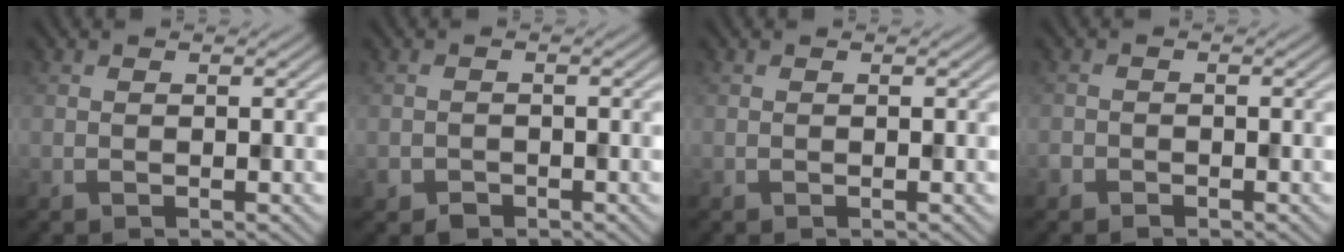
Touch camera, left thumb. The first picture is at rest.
{"total": 1.9, "force": [-1.3, 1.3, 0.5], "torque": [-0.009, -0.007, -0.028]}
{"total": 0.0}
{"total": 1.2, "force": [-0.9, 0.8, 0.2], "torque": [-0.002, -0.002, -0.022]}